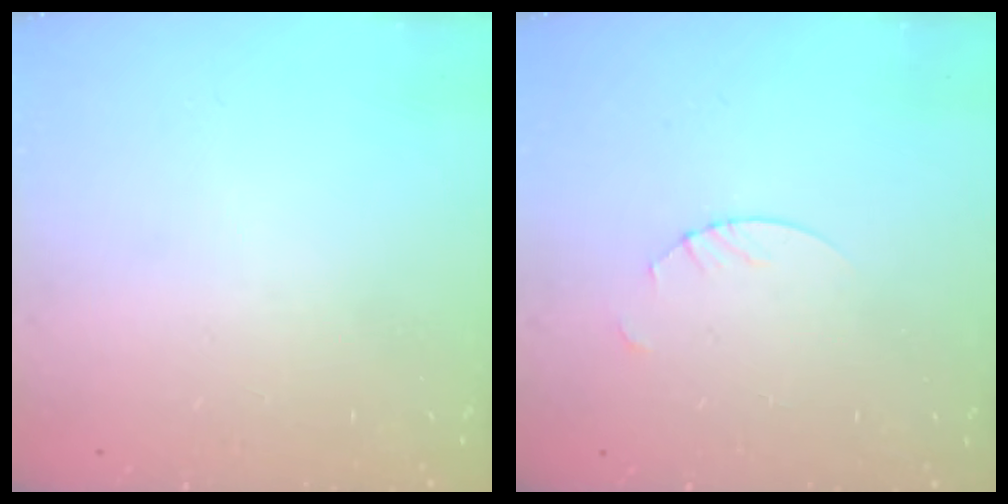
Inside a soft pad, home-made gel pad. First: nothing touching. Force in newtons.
{"total": 1.9, "press": 1.9, "slide": 0.2}